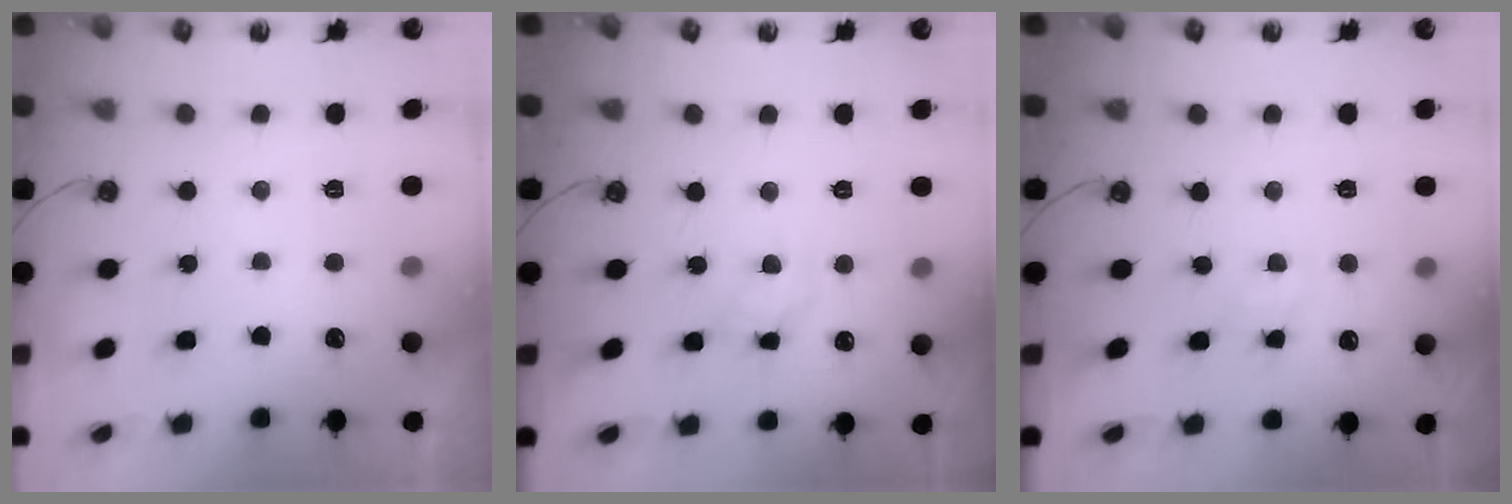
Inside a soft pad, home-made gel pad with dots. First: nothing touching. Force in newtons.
{"total": 8.5, "press": 8.5, "slide": 0.2}
{"total": 3.5, "press": 3.5, "slide": 0.4}